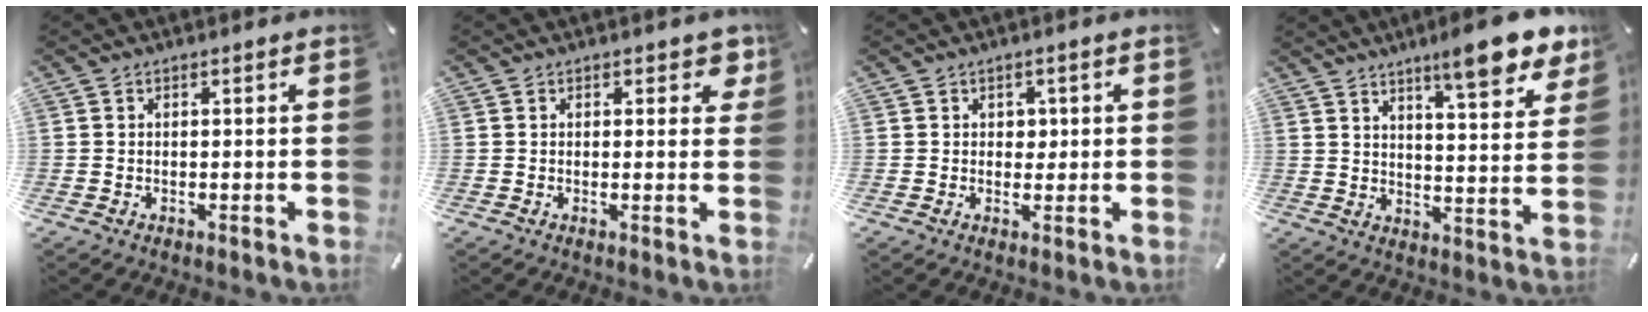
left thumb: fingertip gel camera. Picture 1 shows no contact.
{"total": 2.9, "force": [1.5, 1.7, 1.8], "torque": [-0.009, -0.005, 0.019]}
{"total": 2.2, "force": [0.4, 2.0, 0.8], "torque": [-0.004, 0.000, 0.001]}
{"total": 11.8, "force": [9.3, 2.1, 6.9], "torque": [-0.096, -0.067, 0.155]}